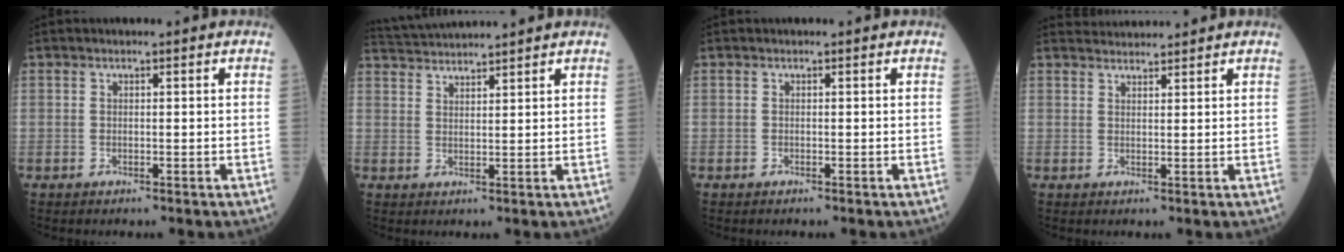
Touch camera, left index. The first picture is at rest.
{"total": 6.6, "force": [6.4, -1.0, 1.2], "torque": [-0.030, 0.029, 0.112]}
{"total": 0.0}
{"total": 3.1, "force": [3.1, -0.1, -0.1], "torque": [-0.005, 0.024, 0.059]}